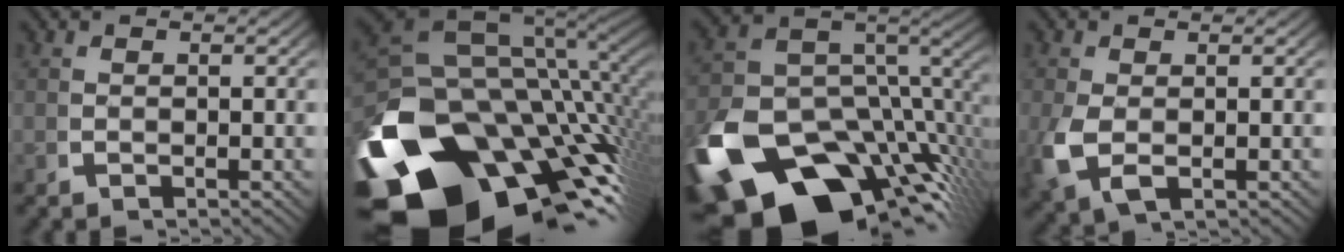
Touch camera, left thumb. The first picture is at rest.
{"total": 31.2, "force": [-7.0, 19.7, 23.2], "torque": [-0.414, -0.083, -0.071]}
{"total": 23.2, "force": [-9.3, 14.2, 15.8], "torque": [-0.282, -0.071, -0.123]}
{"total": 4.1, "force": [-0.5, 2.5, 3.2], "torque": [-0.097, -0.022, 0.007]}